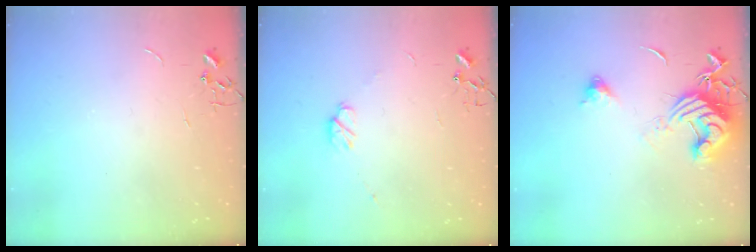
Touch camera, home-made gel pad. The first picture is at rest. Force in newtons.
{"total": 3.7, "press": 3.6, "slide": 0.7}
{"total": 14.1, "press": 14.0, "slide": 1.7}